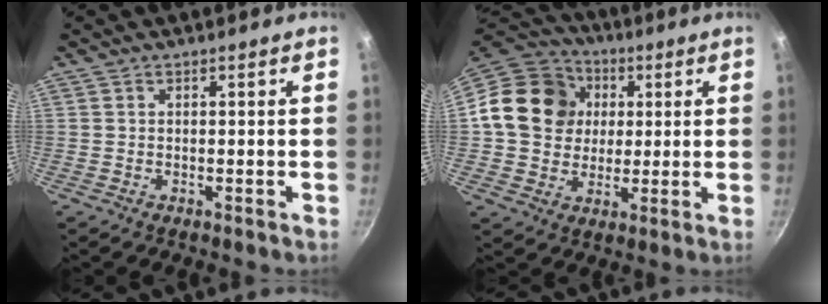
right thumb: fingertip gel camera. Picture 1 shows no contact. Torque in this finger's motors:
{"motor_torque": [0.57, 1.53, 0.43, -0.35, 0.31]}